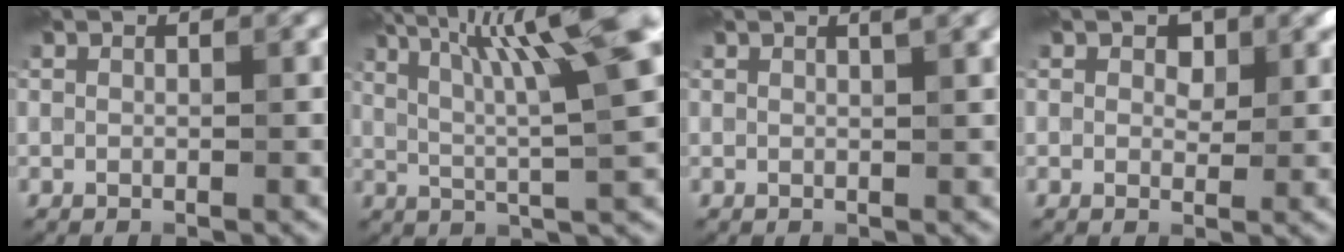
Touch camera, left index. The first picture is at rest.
{"total": 11.7, "force": [4.8, 1.9, 10.5], "torque": [-0.157, 0.019, 0.077]}
{"total": 1.3, "force": [0.8, 0.3, 1.0], "torque": [-0.007, 0.004, 0.010]}
{"total": 2.3, "force": [0.9, 1.6, 1.4], "torque": [-0.021, -0.003, 0.009]}